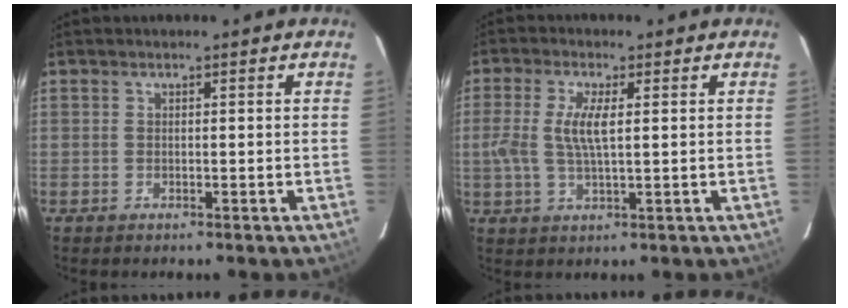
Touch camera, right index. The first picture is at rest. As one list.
[{"total": 6.7, "force": [0.7, 1.8, 6.4], "torque": [-0.133, 0.002, 0.012]}]